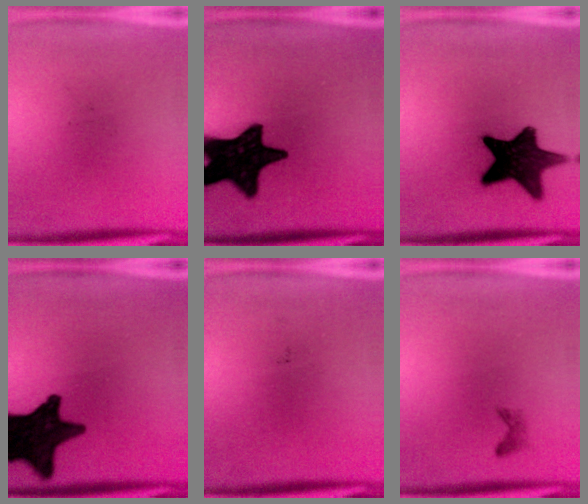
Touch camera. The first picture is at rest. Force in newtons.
{"total": 18.1}
{"total": 15.5}
{"total": 17.0}
{"total": 0.0}
{"total": 0.8}